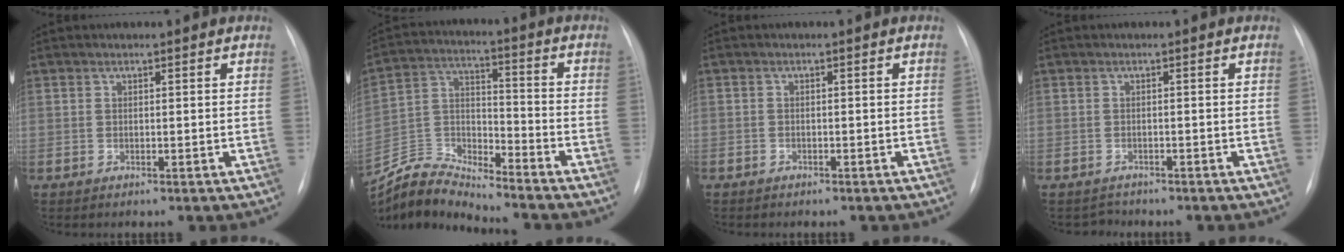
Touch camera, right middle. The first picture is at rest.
{"total": 10.7, "force": [-10.7, -0.4, 0.1], "torque": [-0.008, 0.034, -0.209]}
{"total": 1.9, "force": [-1.5, 1.0, 0.6], "torque": [-0.011, 0.002, -0.015]}
{"total": 1.5, "force": [-1.3, 0.5, -0.6], "torque": [0.010, -0.003, -0.019]}